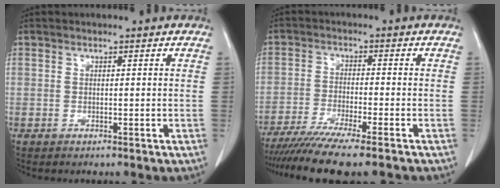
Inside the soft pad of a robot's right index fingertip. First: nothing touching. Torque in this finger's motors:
{"motor_torque": [1.07, -1.07, 0.69, 0.17]}